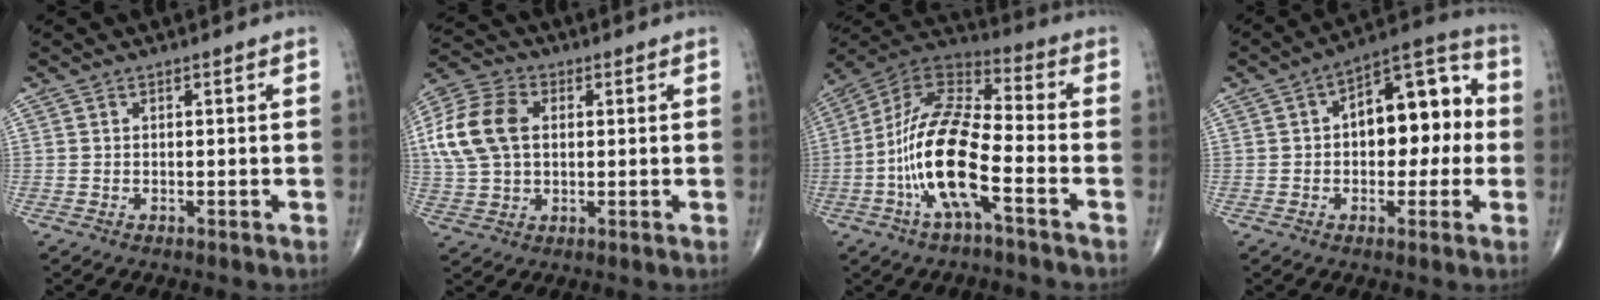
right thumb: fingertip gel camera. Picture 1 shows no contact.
{"total": 13.2, "force": [2.2, 8.9, 9.5], "torque": [-0.190, 0.014, 0.037]}
{"total": 17.1, "force": [-5.5, 5.5, 15.2], "torque": [-0.302, 0.043, -0.109]}
{"total": 14.2, "force": [0.7, 8.0, 11.7], "torque": [-0.125, 0.042, 0.002]}